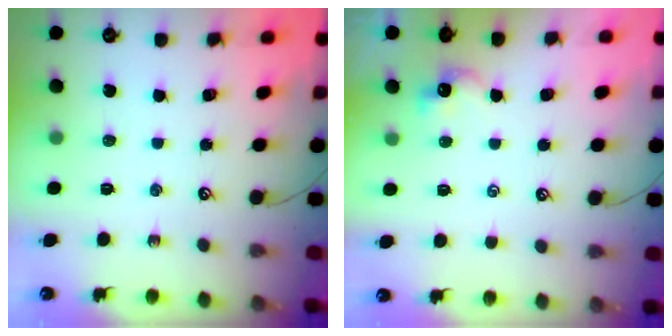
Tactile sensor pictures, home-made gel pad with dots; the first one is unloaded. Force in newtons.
{"total": 2.1, "press": 2.1, "slide": 0.3}